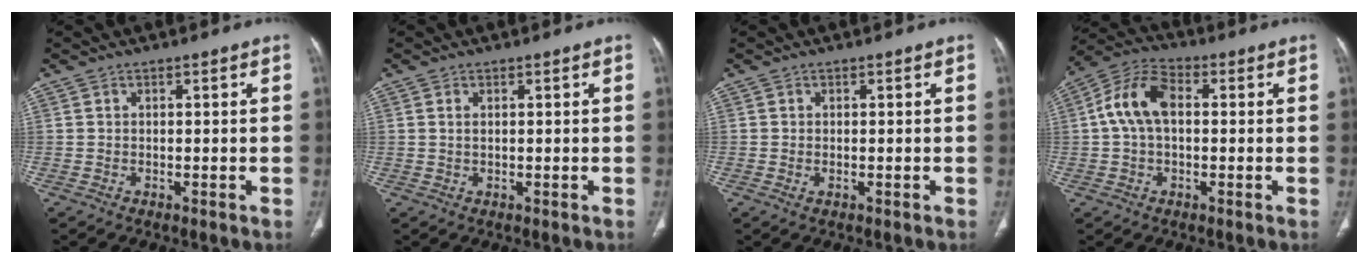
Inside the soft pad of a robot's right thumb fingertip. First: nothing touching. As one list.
[{"total": 0.9, "force": [0.3, 0.4, 0.7], "torque": [-0.021, 0.004, 0.009]}, {"total": 0.7, "force": [-0.2, 0.3, 0.5], "torque": [-0.013, -0.002, -0.001]}, {"total": 9.7, "force": [0.9, 6.0, 7.6], "torque": [-0.152, 0.028, 0.010]}]